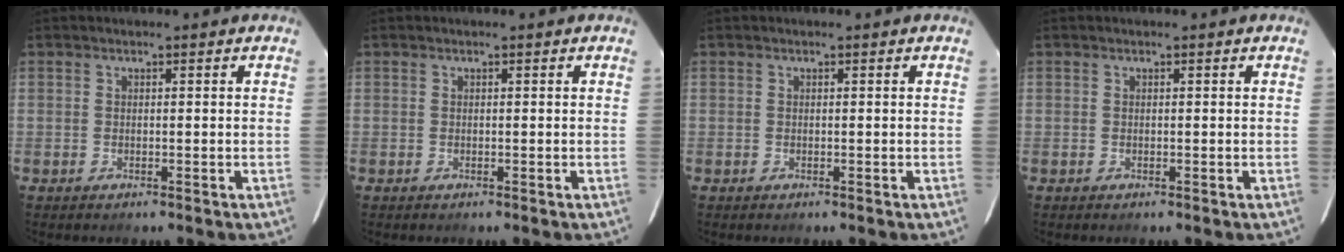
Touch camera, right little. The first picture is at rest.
{"total": 0.0}
{"total": 0.0}
{"total": 0.0}